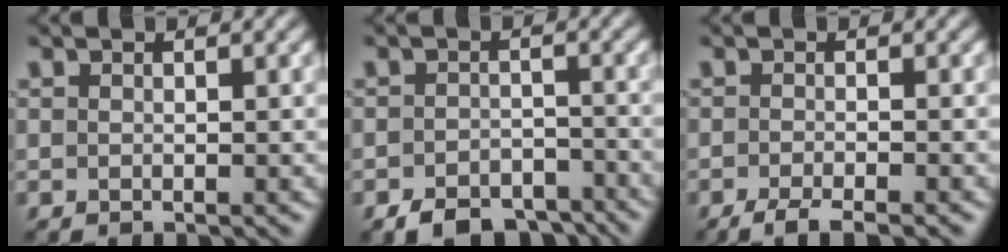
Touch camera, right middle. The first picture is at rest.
{"total": 4.7, "force": [-3.7, 2.2, 1.7], "torque": [-0.020, -0.006, -0.063]}
{"total": 3.2, "force": [-2.3, 0.6, 2.1], "torque": [-0.030, -0.004, -0.047]}